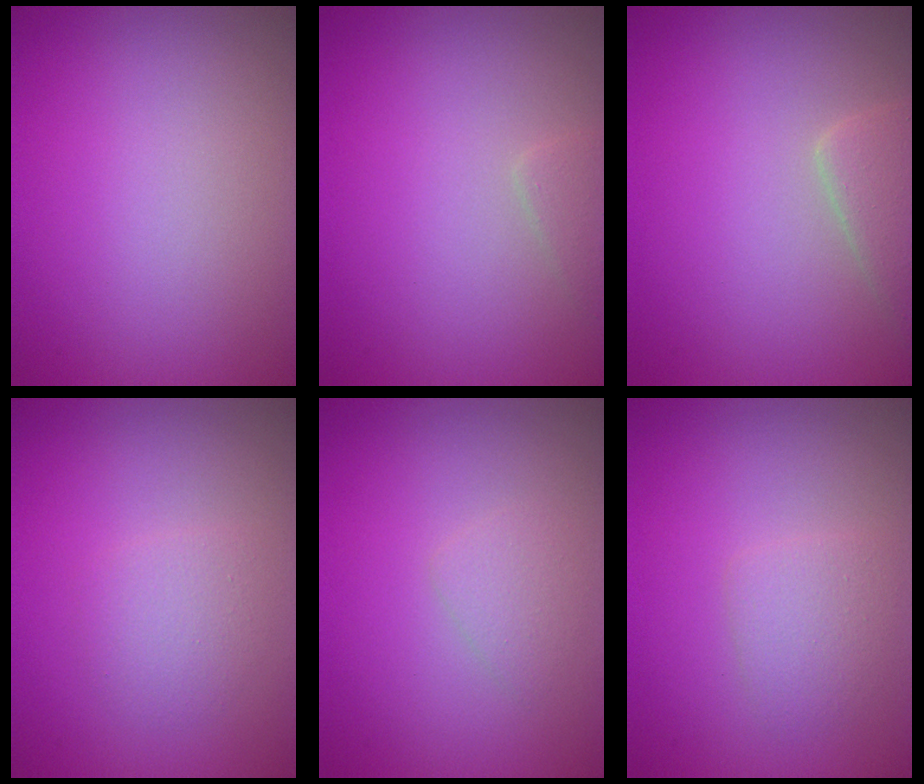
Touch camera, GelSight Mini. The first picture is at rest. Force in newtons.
{"total": 1.0, "press": 1.0, "slide": 0.1}
{"total": 2.6, "press": 2.6, "slide": 0.3}
{"total": 1.7, "press": 1.7, "slide": 0.1}
{"total": 1.3, "press": 1.3, "slide": 0.1}
{"total": 1.9, "press": 1.9, "slide": 0.1}